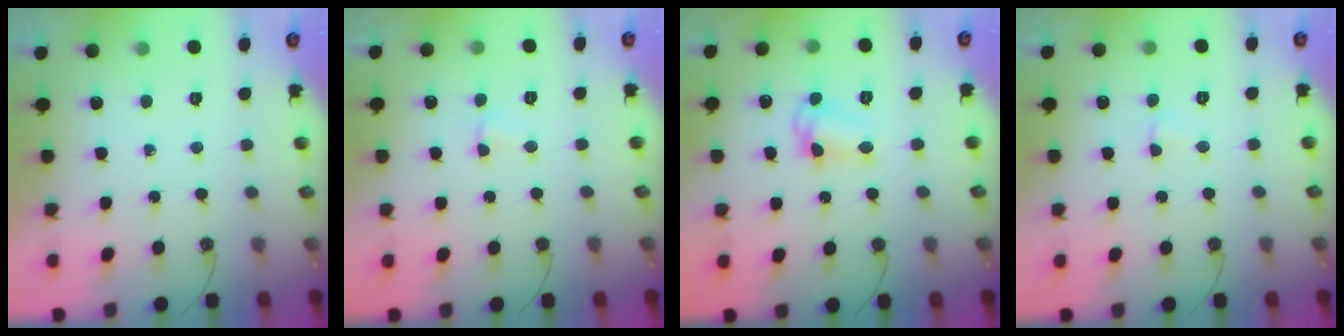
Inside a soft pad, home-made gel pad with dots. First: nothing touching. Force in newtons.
{"total": 2.4, "press": 2.4, "slide": 0.5}
{"total": 7.5, "press": 7.5, "slide": 0.5}
{"total": 3.7, "press": 1.9, "slide": 3.2}